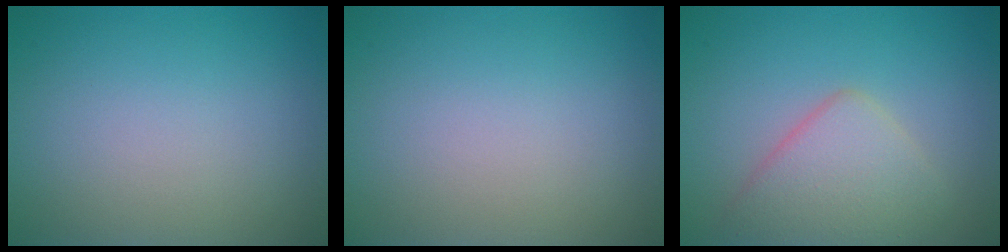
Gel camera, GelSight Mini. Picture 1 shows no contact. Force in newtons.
{"total": 0.0}
{"total": 4.0, "press": 4.0, "slide": 0.4}